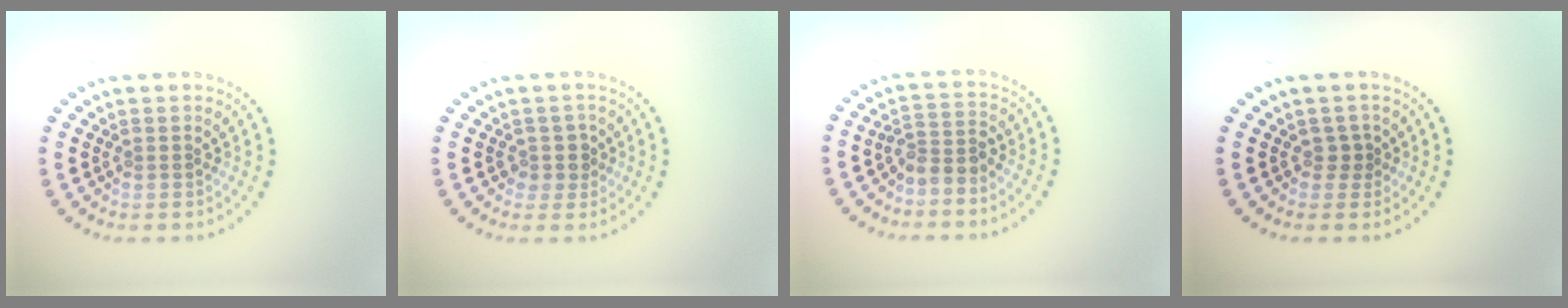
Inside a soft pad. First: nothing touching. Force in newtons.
{"total": 1.8, "press": 1.5, "slide": 1.0}
{"total": 2.4, "press": 1.8, "slide": 1.5}
{"total": 1.0, "press": 0.8, "slide": 0.5}